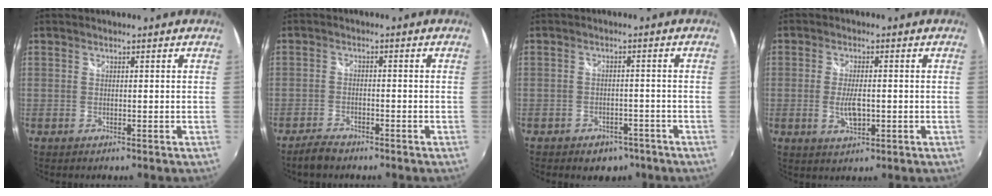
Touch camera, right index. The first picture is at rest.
{"total": 4.1, "force": [-3.5, 1.4, 1.7], "torque": [-0.050, -0.003, -0.065]}
{"total": 6.3, "force": [-4.5, 4.0, 2.0], "torque": [-0.048, 0.003, -0.052]}
{"total": 4.8, "force": [-0.9, 1.9, 4.3], "torque": [-0.085, -0.006, -0.015]}